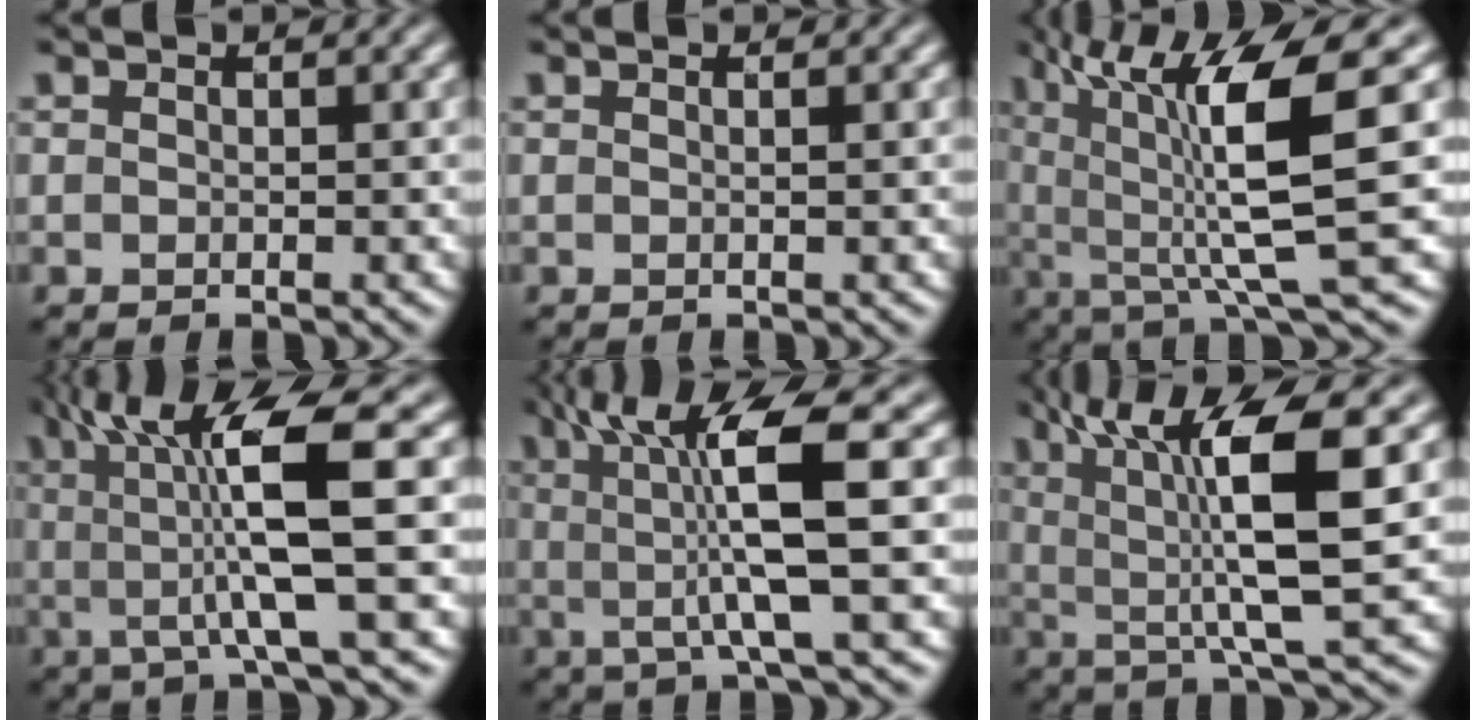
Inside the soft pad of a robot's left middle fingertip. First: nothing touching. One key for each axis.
{"total": 1.0, "fx": 0.3, "fy": 0.5, "fz": 0.8, "tx": -0.001, "ty": 0.003, "tz": -0.009}
{"total": 10.6, "fx": 2.0, "fy": 2.2, "fz": 10.2, "tx": -0.168, "ty": -0.007, "tz": 0.042}
{"total": 9.8, "fx": 1.2, "fy": 1.9, "fz": 9.5, "tx": -0.160, "ty": 0.003, "tz": 0.025}
{"total": 8.7, "fx": 1.0, "fy": 1.6, "fz": 8.5, "tx": -0.149, "ty": -0.001, "tz": 0.024}
{"total": 10.5, "fx": 1.8, "fy": 2.3, "fz": 10.1, "tx": -0.168, "ty": 0.003, "tz": 0.039}